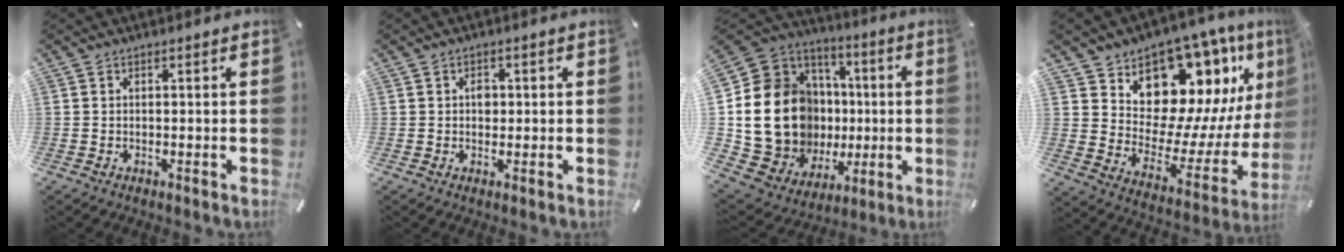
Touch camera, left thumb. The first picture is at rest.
{"total": 2.2, "force": [0.2, 1.7, 1.4], "torque": [-0.013, 0.001, -0.002]}
{"total": 19.8, "force": [-0.3, 16.4, 11.0], "torque": [-0.235, -0.026, 0.020]}
{"total": 16.4, "force": [10.9, 10.4, 6.7], "torque": [-0.083, -0.116, 0.192]}